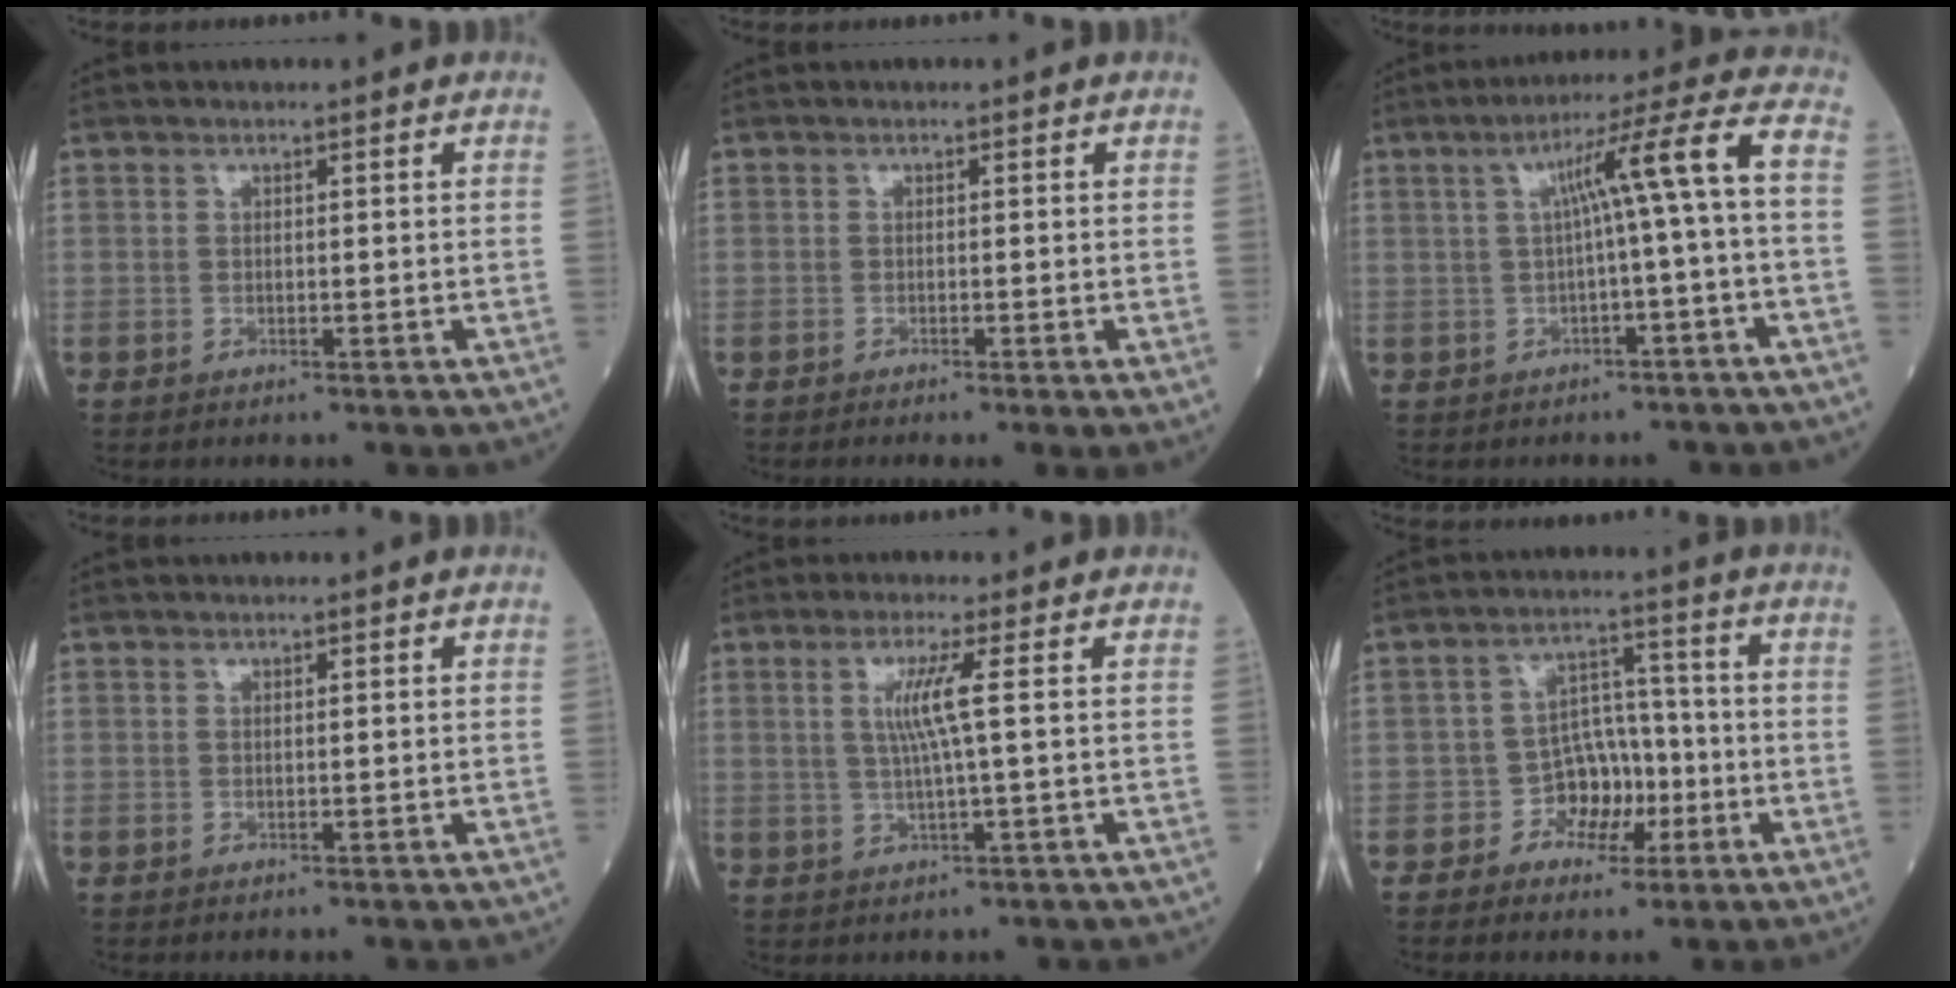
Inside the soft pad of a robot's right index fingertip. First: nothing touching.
{"total": 1.8, "force": [-1.1, -0.2, 1.4], "torque": [-0.016, -0.002, -0.017]}
{"total": 8.6, "force": [-0.3, -1.1, 8.5], "torque": [-0.130, 0.028, 0.000]}
{"total": 0.0}
{"total": 4.7, "force": [1.0, -0.9, 4.5], "torque": [-0.093, -0.001, 0.021]}
{"total": 6.4, "force": [-2.3, 4.9, 3.4], "torque": [-0.050, 0.020, -0.040]}